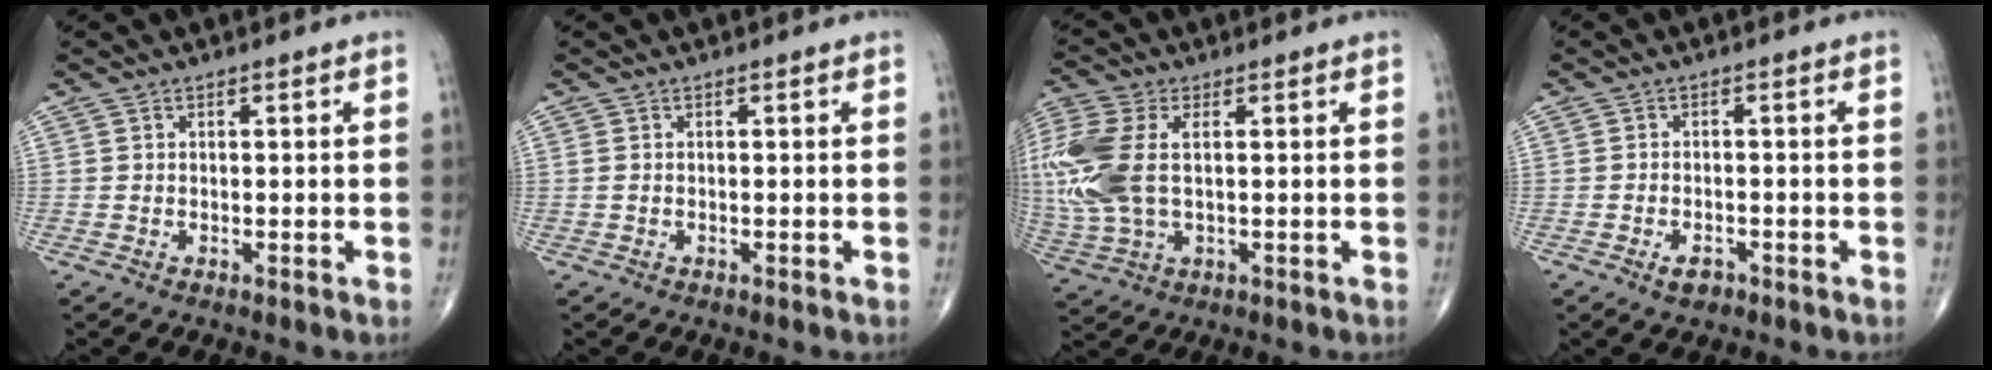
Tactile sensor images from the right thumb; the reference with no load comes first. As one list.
[{"total": 0.6, "force": [0.0, 0.3, 0.4], "torque": [-0.014, 0.004, 0.004]}, {"total": 14.7, "force": [1.8, 8.2, 12.1], "torque": [-0.319, 0.009, 0.039]}, {"total": 2.6, "force": [-1.5, 1.4, 1.5], "torque": [-0.024, 0.004, -0.023]}]